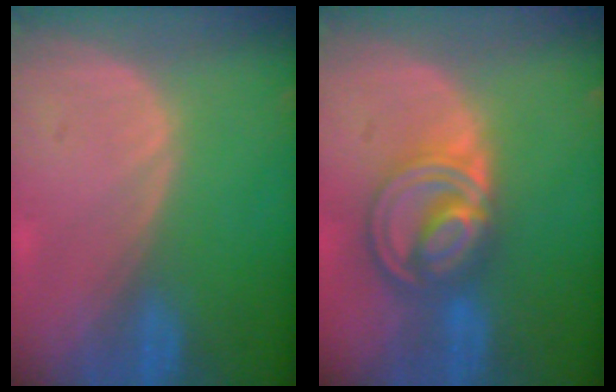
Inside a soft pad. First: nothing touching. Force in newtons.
{"total": 8.7, "press": 7.4, "slide": 4.6}